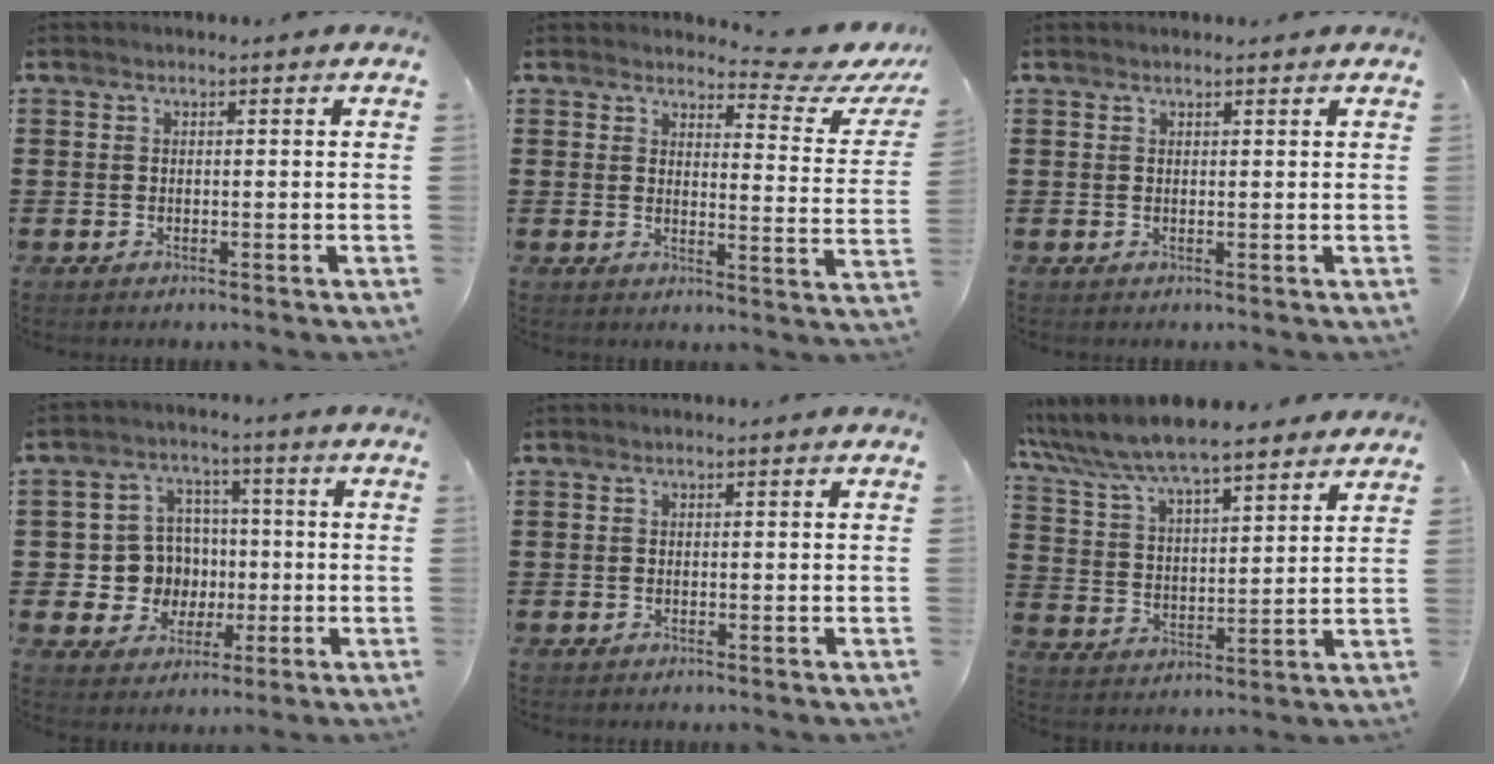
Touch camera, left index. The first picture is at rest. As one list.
[{"total": 4.7, "force": [4.0, 0.7, 2.4], "torque": [-0.043, -0.026, 0.062]}, {"total": 0.7, "force": [0.6, 0.1, 0.3], "torque": [-0.007, 0.000, 0.012]}, {"total": 7.7, "force": [0.1, 7.5, 1.8], "torque": [-0.059, 0.015, 0.011]}, {"total": 0.0}, {"total": 7.8, "force": [7.1, 0.8, 3.0], "torque": [-0.087, -0.035, 0.123]}]